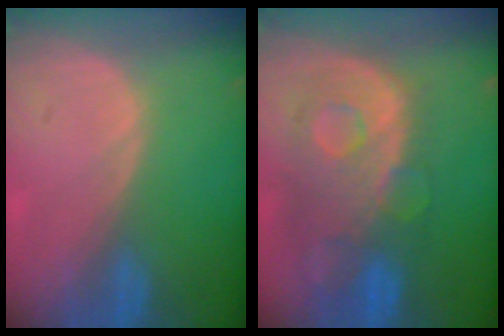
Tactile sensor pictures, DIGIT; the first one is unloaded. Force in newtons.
{"total": 11.1, "press": 9.7, "slide": 5.5}